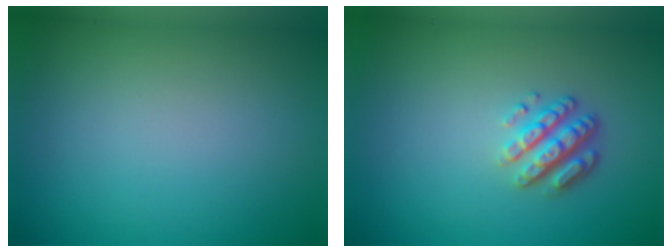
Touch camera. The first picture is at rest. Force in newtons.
{"total": 3.4, "press": 2.6, "slide": 2.2}